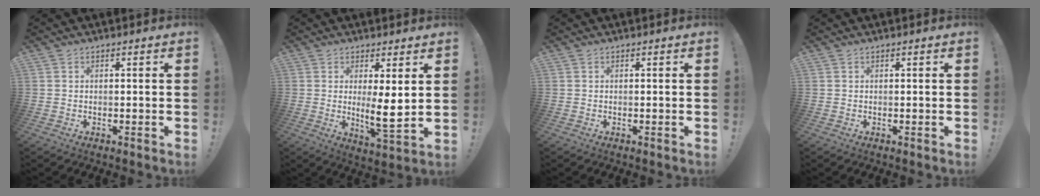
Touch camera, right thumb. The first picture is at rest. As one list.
[{"total": 8.7, "force": [1.0, 1.4, 8.5], "torque": [-0.135, -0.029, 0.014]}, {"total": 0.0}, {"total": 0.0}]